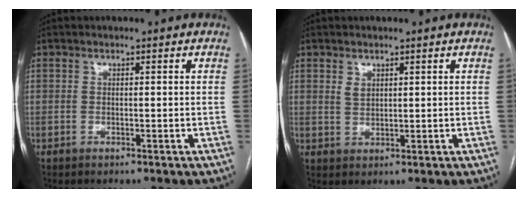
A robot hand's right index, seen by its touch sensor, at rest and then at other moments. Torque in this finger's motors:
{"motor_torque": [0.08, 0.06, 0.01, 0.01]}